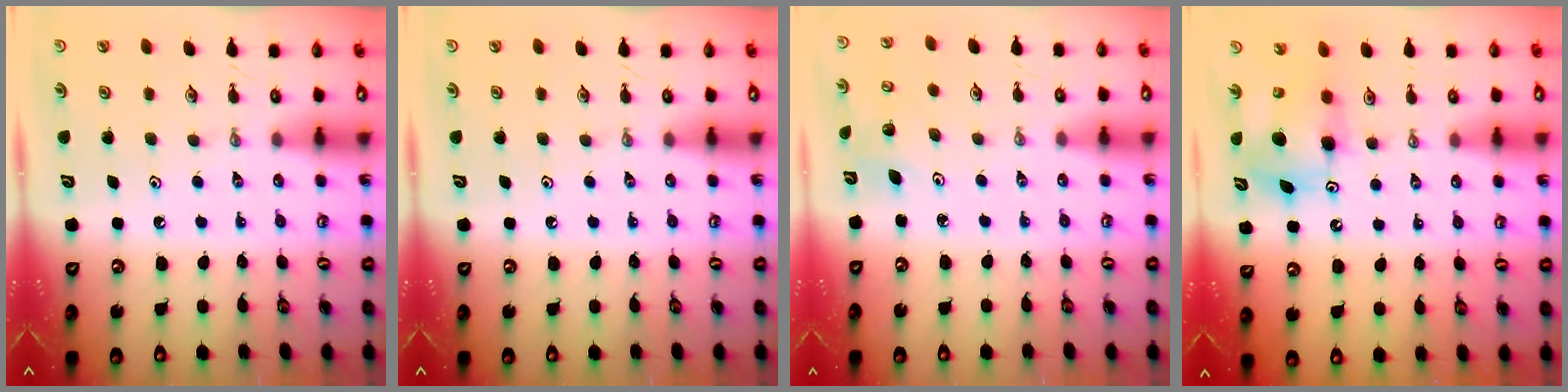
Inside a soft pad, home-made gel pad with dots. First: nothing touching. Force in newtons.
{"total": 0.0}
{"total": 3.5, "press": 3.2, "slide": 1.3}
{"total": 7.4, "press": 7.4, "slide": 0.4}